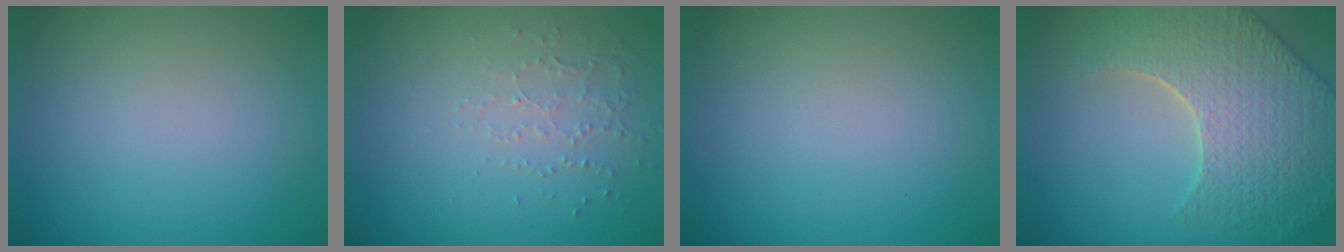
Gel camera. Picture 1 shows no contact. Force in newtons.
{"total": 1.0, "press": 0.7, "slide": 0.8}
{"total": 0.0}
{"total": 8.6, "press": 6.3, "slide": 5.9}